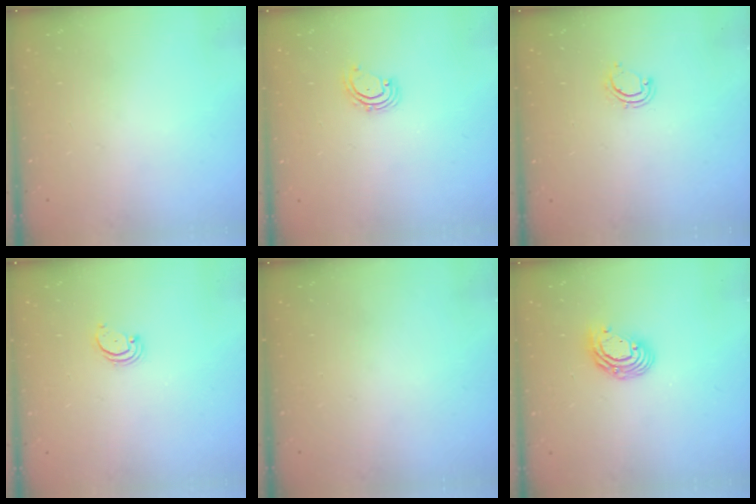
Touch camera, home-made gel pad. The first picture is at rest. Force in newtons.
{"total": 2.8, "press": 2.8, "slide": 0.2}
{"total": 4.6, "press": 4.6, "slide": 0.3}
{"total": 2.2, "press": 2.2, "slide": 0.2}
{"total": 0.0}
{"total": 8.7, "press": 8.6, "slide": 1.3}